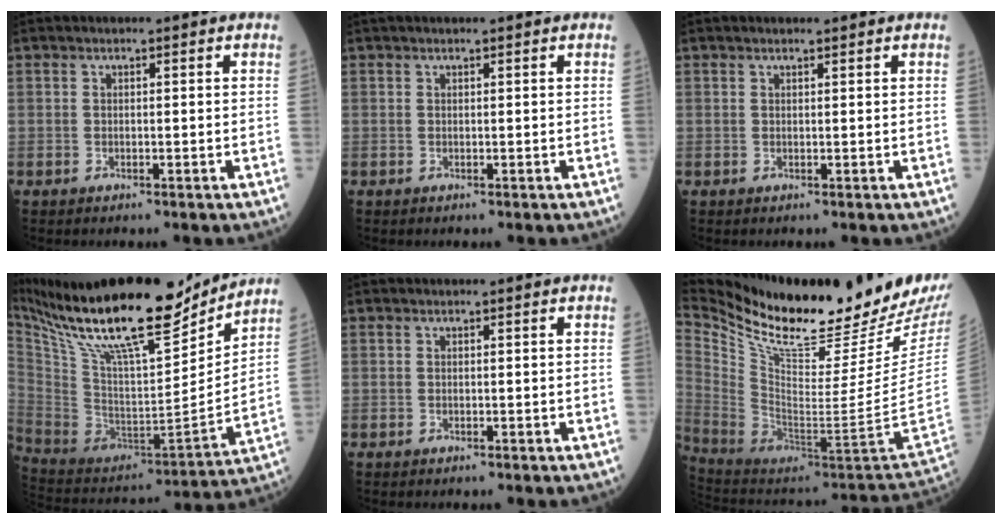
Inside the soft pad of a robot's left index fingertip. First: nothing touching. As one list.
[{"total": 2.7, "force": [2.3, 0.2, 1.4], "torque": [-0.016, 0.031, 0.032]}, {"total": 1.5, "force": [1.2, 0.2, 0.8], "torque": [-0.013, 0.011, 0.019]}, {"total": 26.6, "force": [20.7, 5.4, 15.8], "torque": [-0.299, -0.002, 0.349]}, {"total": 0.0}, {"total": 33.3, "force": [27.5, 2.8, 18.6], "torque": [-0.336, -0.092, 0.414]}]